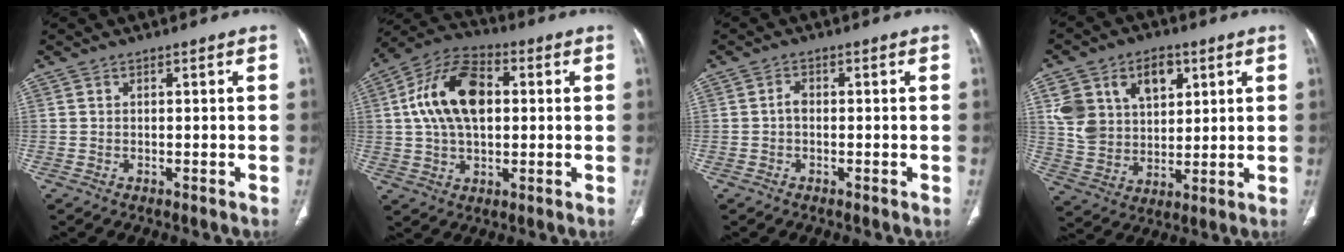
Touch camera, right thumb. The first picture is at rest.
{"total": 15.6, "force": [2.4, 9.4, 12.3], "torque": [-0.219, 0.021, 0.036]}
{"total": 1.6, "force": [-0.3, 1.1, 1.2], "torque": [-0.018, 0.005, -0.010]}
{"total": 15.3, "force": [5.8, 10.8, 9.3], "torque": [-0.126, -0.009, 0.118]}